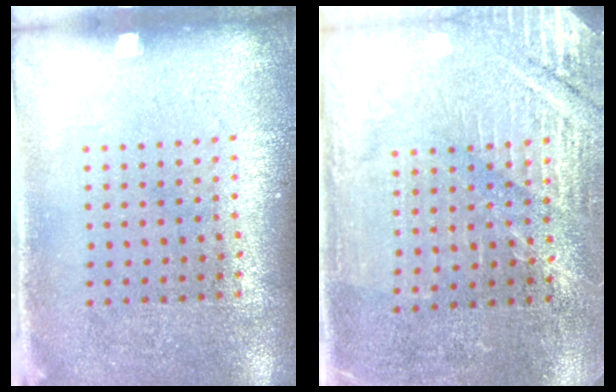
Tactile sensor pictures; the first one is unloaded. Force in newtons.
{"total": 2.9, "press": 2.9, "slide": 0.3}